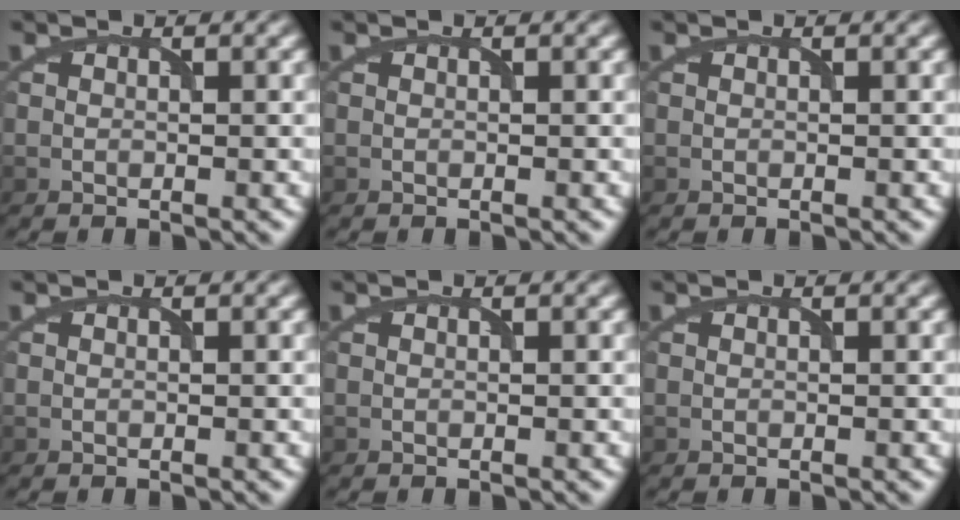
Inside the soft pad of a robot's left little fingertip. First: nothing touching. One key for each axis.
{"total": 0.0}
{"total": 0.0}
{"total": 0.0}
{"total": 0.0}
{"total": 0.0}